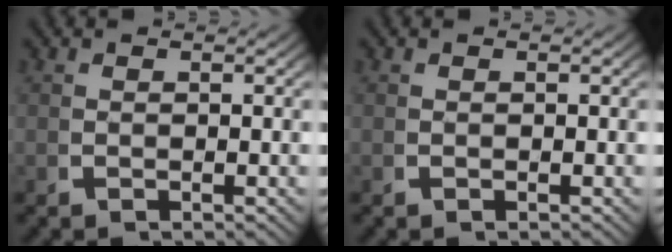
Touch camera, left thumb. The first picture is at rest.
{"total": 0.0}